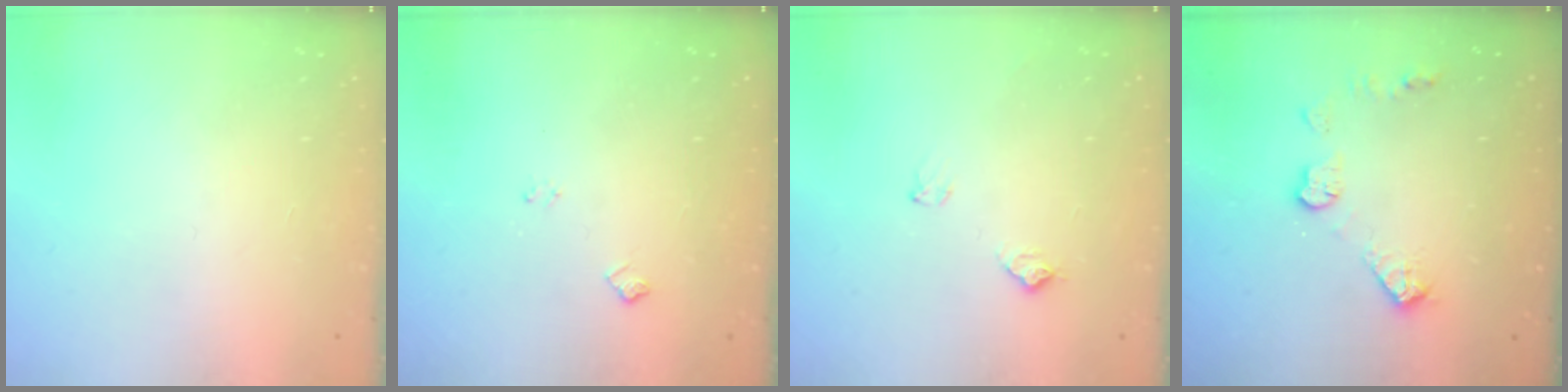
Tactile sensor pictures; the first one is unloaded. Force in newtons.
{"total": 5.1, "press": 5.0, "slide": 0.8}
{"total": 6.5, "press": 6.4, "slide": 0.7}
{"total": 9.0, "press": 9.0, "slide": 0.4}